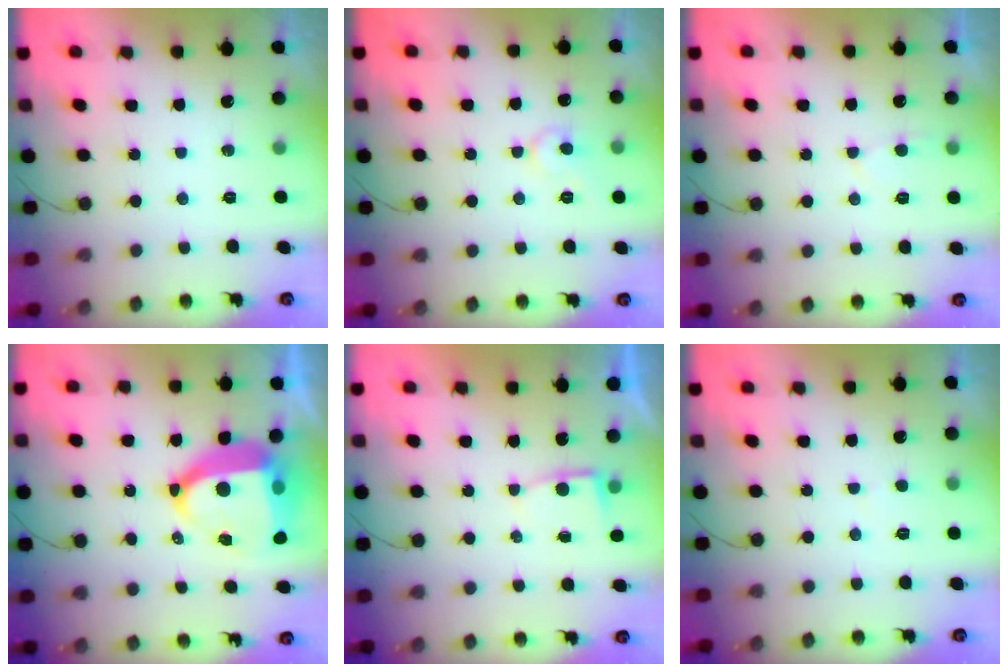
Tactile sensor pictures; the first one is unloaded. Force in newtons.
{"total": 7.1, "press": 7.1, "slide": 0.4}
{"total": 4.9, "press": 4.9, "slide": 0.3}
{"total": 15.4, "press": 15.3, "slide": 1.8}
{"total": 2.6, "press": 2.6, "slide": 0.3}
{"total": 2.1, "press": 2.1, "slide": 0.2}